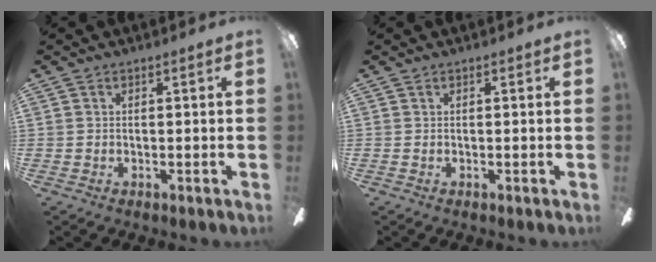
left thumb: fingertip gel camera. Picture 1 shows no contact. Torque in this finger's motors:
{"motor_torque": [-0.06, -0.01, 0.18, -0.12, 0.00]}